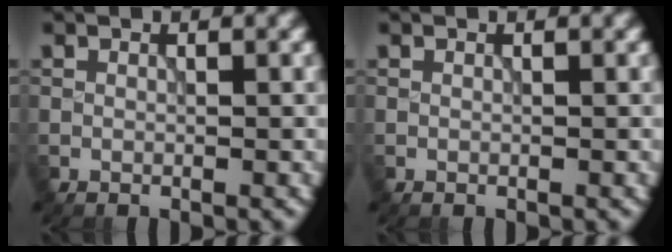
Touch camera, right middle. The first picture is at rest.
{"total": 0.0}